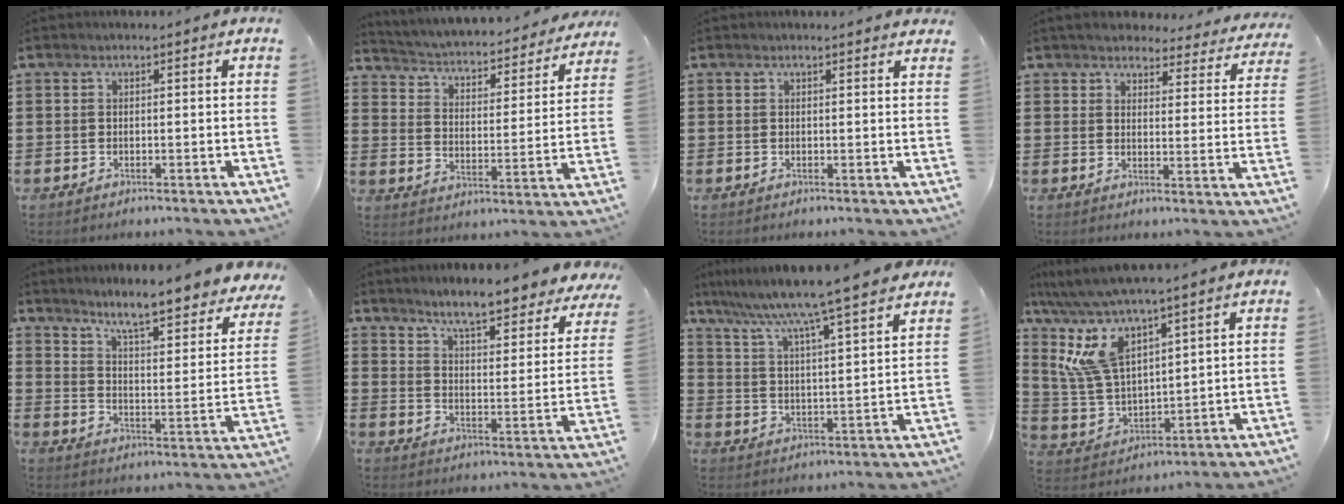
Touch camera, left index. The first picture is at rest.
{"total": 2.7, "force": [2.7, 0.0, 0.6], "torque": [-0.030, -0.033, 0.034]}
{"total": 0.8, "force": [0.7, 0.0, 0.4], "torque": [-0.009, -0.001, 0.014]}
{"total": 3.9, "force": [3.8, 0.8, 0.2], "torque": [-0.020, -0.022, 0.065]}
{"total": 6.7, "force": [5.9, -0.6, 3.1], "torque": [-0.077, -0.056, 0.091]}
{"total": 6.9, "force": [6.3, -0.3, 2.7], "torque": [-0.072, -0.048, 0.104]}
{"total": 7.6, "force": [6.8, -1.5, 3.0], "torque": [-0.089, -0.054, 0.106]}
{"total": 9.7, "force": [5.7, 3.1, 7.2], "torque": [-0.185, -0.031, 0.097]}